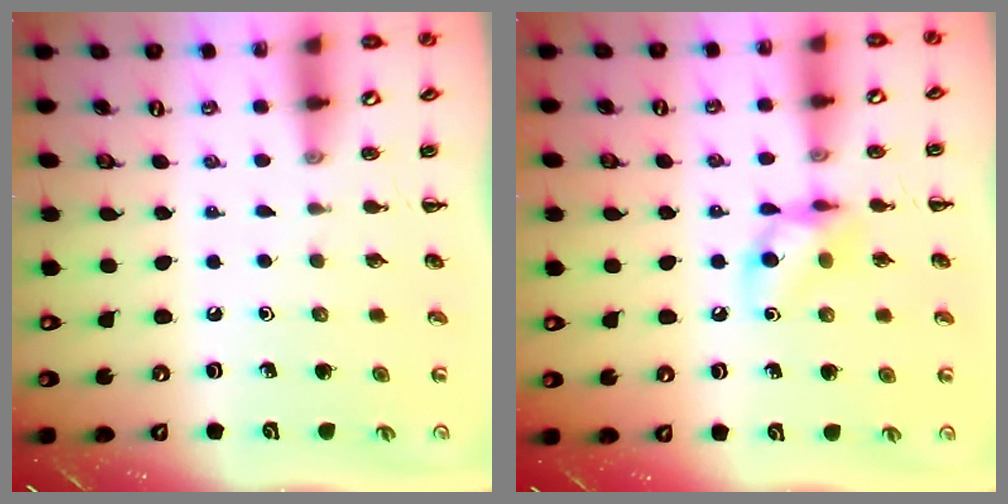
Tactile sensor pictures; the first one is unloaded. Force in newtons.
{"total": 9.1, "press": 9.1, "slide": 0.6}